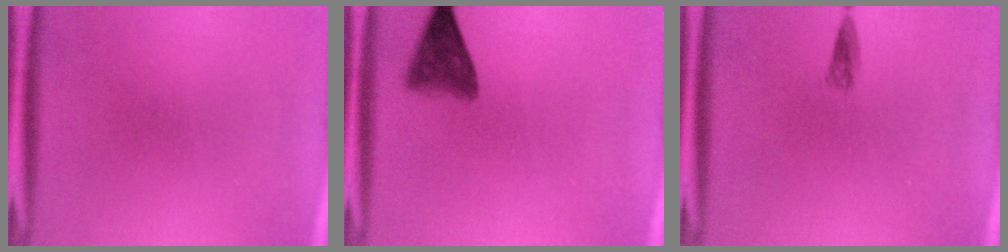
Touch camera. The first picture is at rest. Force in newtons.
{"total": 4.8}
{"total": 1.3}